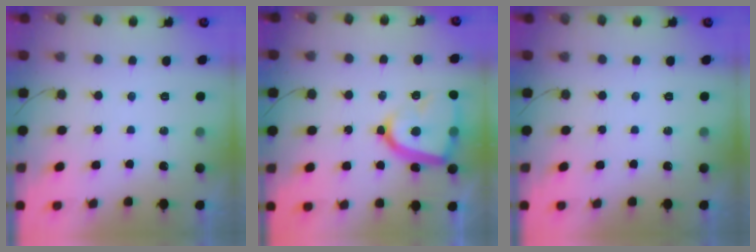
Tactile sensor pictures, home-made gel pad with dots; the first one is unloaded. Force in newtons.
{"total": 17.4, "press": 17.3, "slide": 1.7}
{"total": 0.0}